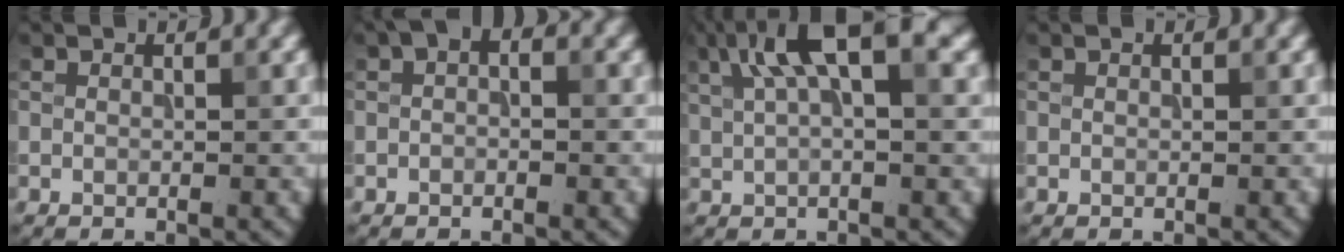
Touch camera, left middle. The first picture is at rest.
{"total": 1.6, "force": [0.3, 0.9, 1.2], "torque": [-0.017, 0.009, -0.001]}
{"total": 7.3, "force": [3.2, 2.3, 6.1], "torque": [-0.113, 0.018, 0.054]}
{"total": 0.0}